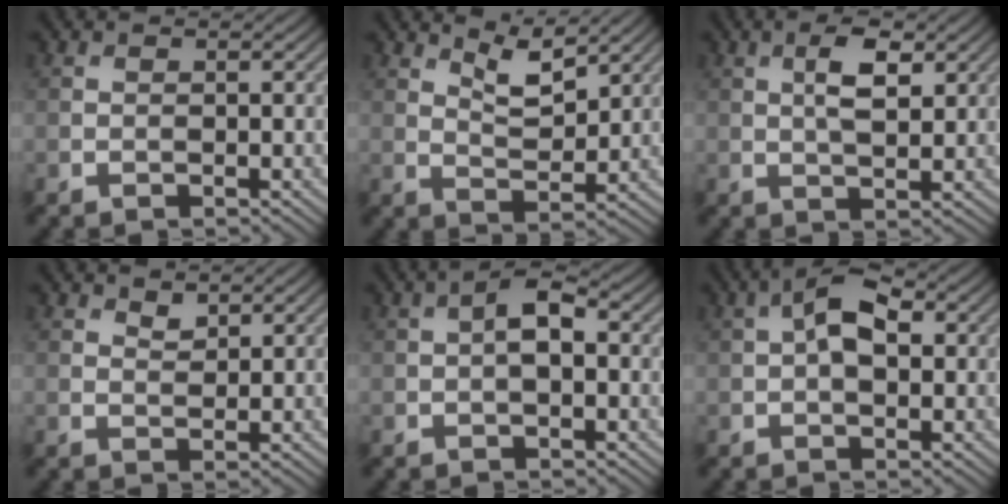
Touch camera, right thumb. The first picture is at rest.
{"total": 4.6, "force": [3.3, 1.3, 2.9], "torque": [-0.067, -0.008, 0.063]}
{"total": 4.5, "force": [1.5, 1.7, 3.9], "torque": [-0.079, 0.000, 0.027]}
{"total": 1.5, "force": [1.2, 0.6, 0.6], "torque": [-0.014, -0.003, 0.025]}
{"total": 3.5, "force": [0.2, 1.7, 3.1], "torque": [-0.055, 0.007, -0.004]}
{"total": 5.1, "force": [0.9, 2.8, 4.2], "torque": [-0.077, 0.006, 0.008]}